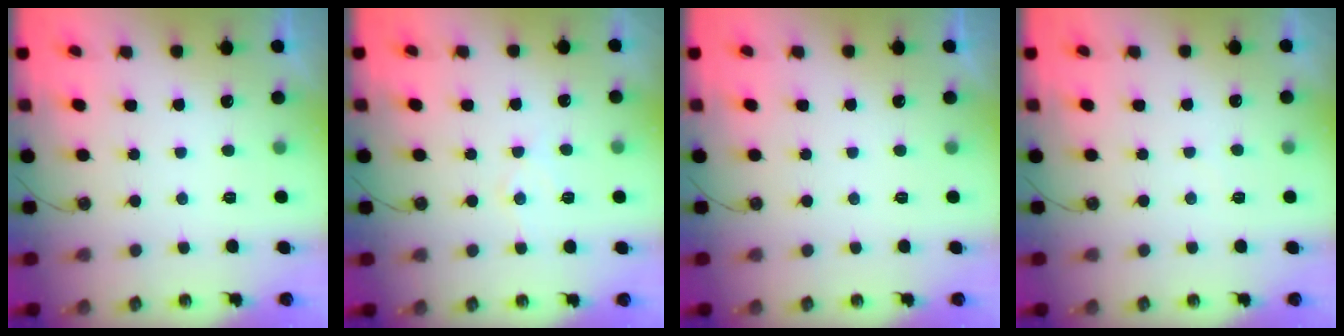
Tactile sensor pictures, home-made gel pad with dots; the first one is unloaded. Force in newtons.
{"total": 6.2, "press": 6.2, "slide": 0.4}
{"total": 0.0}
{"total": 2.8, "press": 2.7, "slide": 0.5}